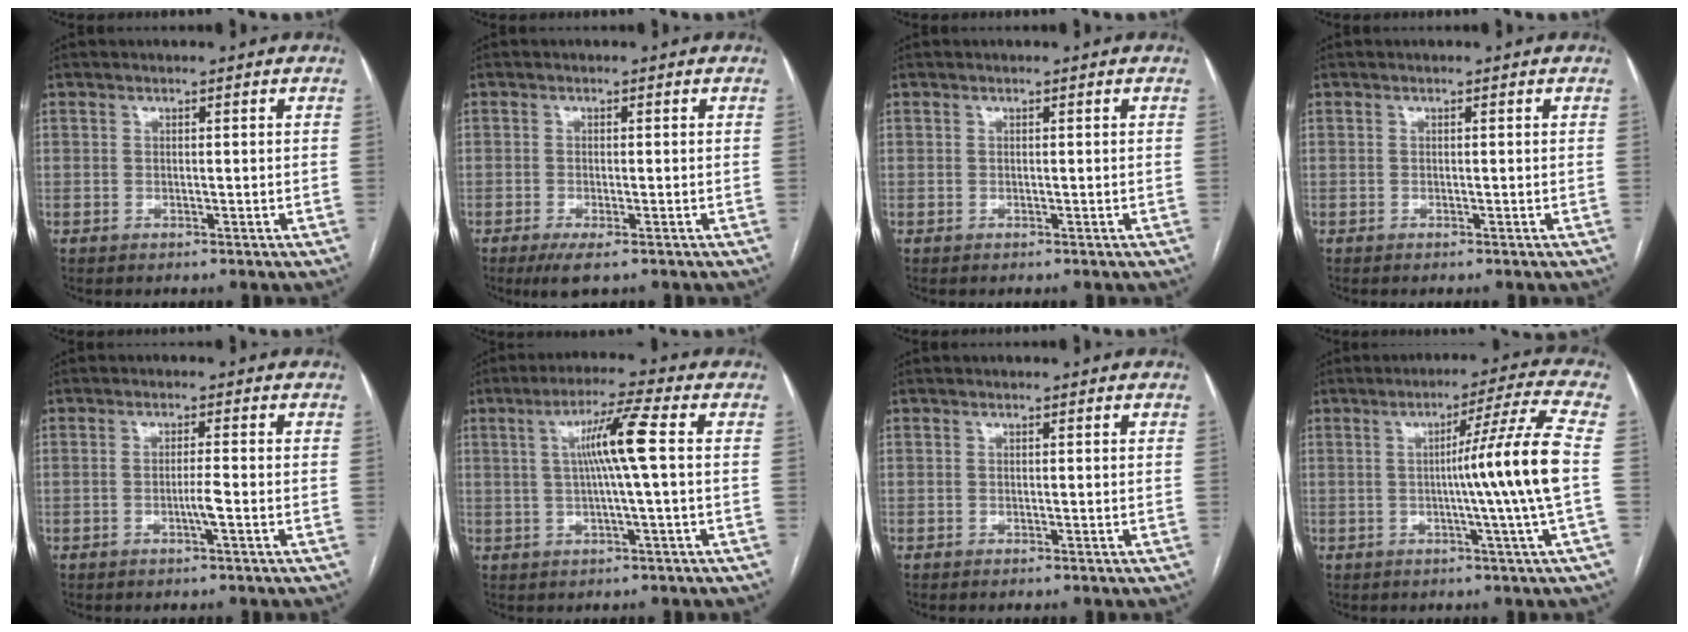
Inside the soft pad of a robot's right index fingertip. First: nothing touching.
{"total": 3.4, "force": [-2.1, 0.7, 2.5], "torque": [-0.040, -0.008, -0.034]}
{"total": 0.0}
{"total": 0.0}
{"total": 2.2, "force": [-0.8, -0.3, 2.0], "torque": [-0.038, -0.002, -0.016]}
{"total": 7.6, "force": [1.0, -0.9, 7.4], "torque": [-0.131, 0.009, 0.017]}
{"total": 0.0}
{"total": 11.1, "force": [-0.7, -3.2, 10.6], "torque": [-0.155, -0.006, -0.008]}